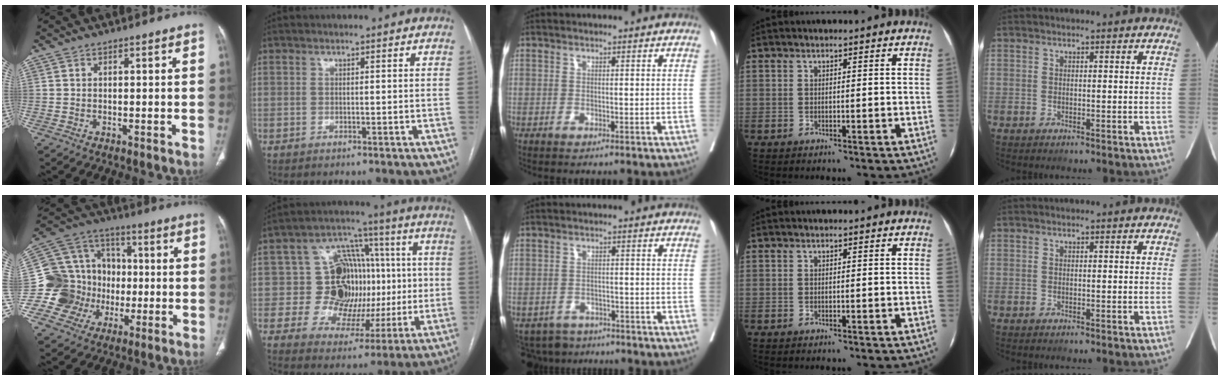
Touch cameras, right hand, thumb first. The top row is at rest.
{"thumb": {"total": 16.6, "force": [-2.4, 15.4, 5.8], "torque": [-0.072, 0.065, -0.033]}, "index": {"total": 14.3, "force": [0.5, 11.3, 8.7], "torque": [-0.104, 0.049, 0.025]}, "middle": {"total": 6.3, "force": [-5.4, 3.2, 0.0], "torque": [0.001, 0.002, -0.078]}}